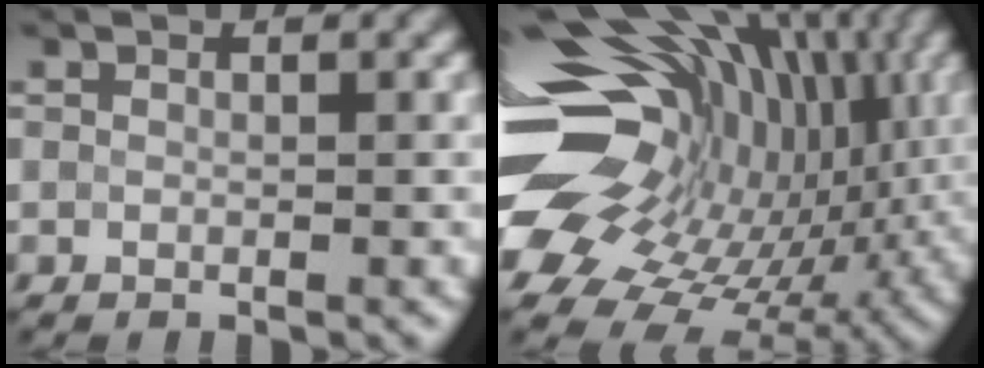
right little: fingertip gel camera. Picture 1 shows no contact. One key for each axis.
{"total": 19.7, "fx": 0.9, "fy": 13.6, "fz": 14.2, "tx": -0.255, "ty": -0.003, "tz": 0.031}